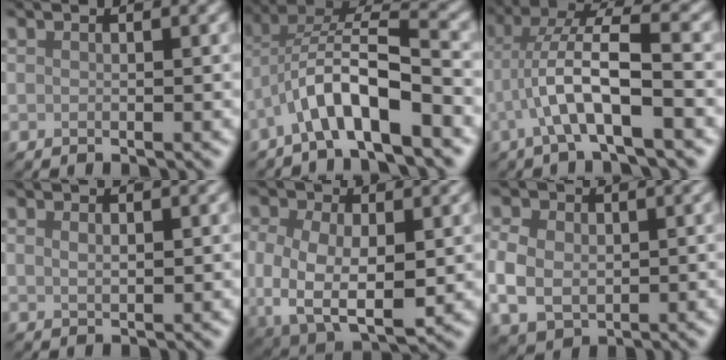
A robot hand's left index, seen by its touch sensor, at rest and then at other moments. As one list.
[{"total": 7.2, "force": [-3.0, 2.0, 6.3], "torque": [-0.112, 0.016, -0.059]}, {"total": 6.7, "force": [-1.9, 1.5, 6.3], "torque": [-0.120, 0.020, -0.041]}, {"total": 1.3, "force": [0.5, 0.7, 1.0], "torque": [-0.020, -0.001, 0.012]}, {"total": 8.3, "force": [-0.6, 5.6, 6.2], "torque": [-0.139, -0.021, 0.005]}, {"total": 4.8, "force": [0.1, 3.8, 2.9], "torque": [-0.065, -0.001, -0.001]}]